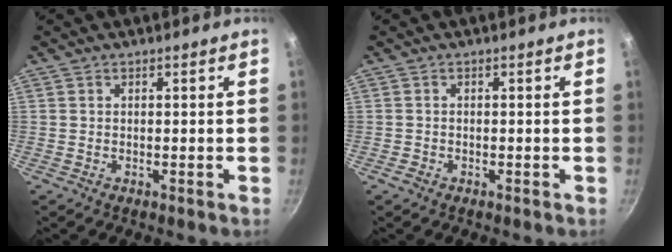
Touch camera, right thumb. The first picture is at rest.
{"total": 0.9, "force": [-0.6, 0.6, 0.3], "torque": [-0.011, 0.003, -0.009]}